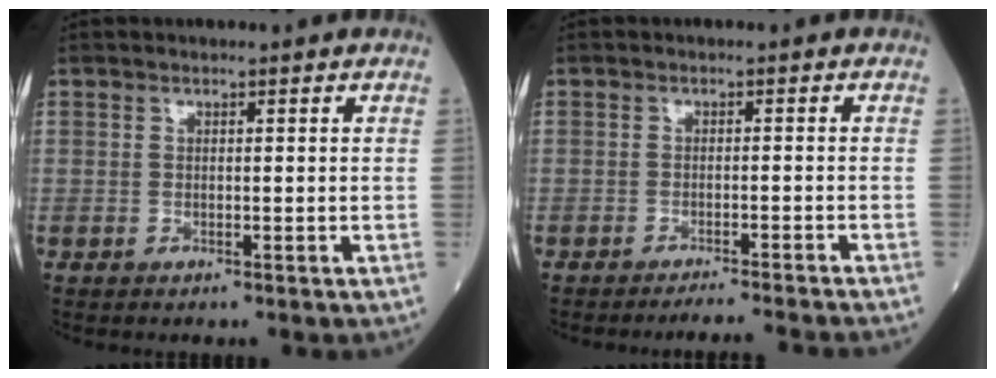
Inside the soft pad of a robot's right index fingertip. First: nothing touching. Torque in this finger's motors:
{"motor_torque": [-0.29, -0.28, 0.07, 0.00]}